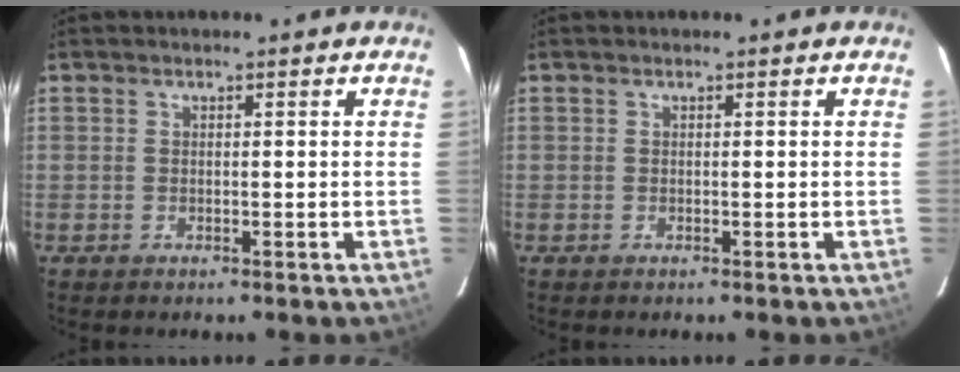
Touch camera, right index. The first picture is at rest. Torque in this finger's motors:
{"motor_torque": [0.00, 0.00, 0.02, 0.01]}